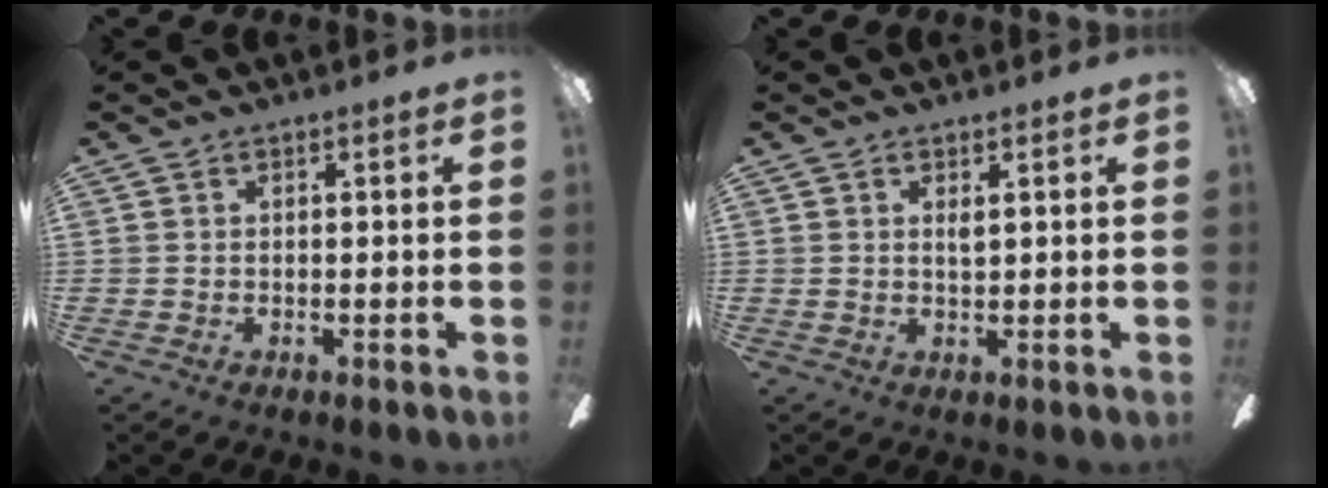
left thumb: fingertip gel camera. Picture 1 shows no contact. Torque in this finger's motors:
{"motor_torque": [-0.10, -0.21, -0.08, 0.29, 0.03]}